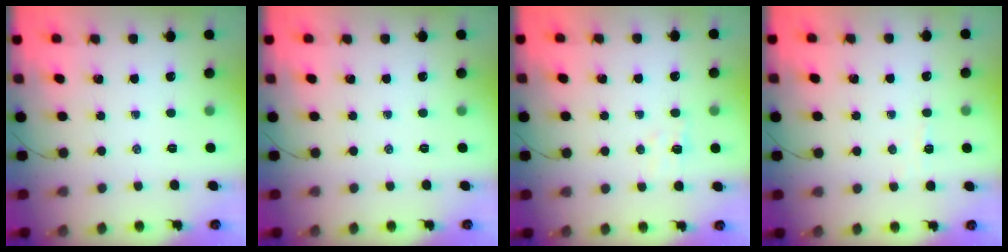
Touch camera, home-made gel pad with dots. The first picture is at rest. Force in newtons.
{"total": 0.0}
{"total": 5.3, "press": 5.1, "slide": 1.1}
{"total": 2.8, "press": 2.7, "slide": 0.9}